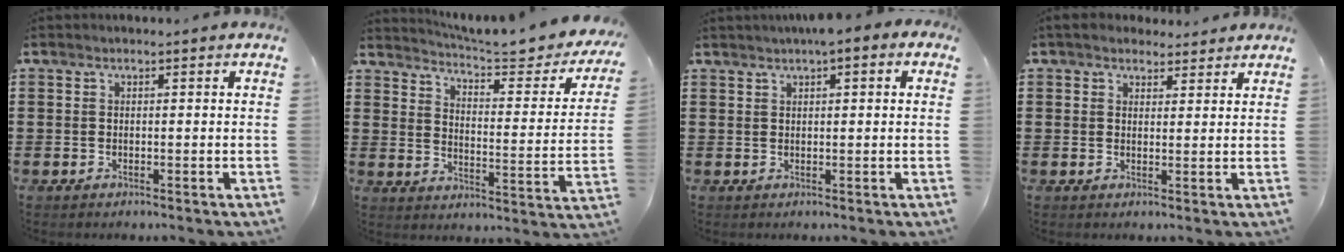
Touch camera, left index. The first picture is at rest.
{"total": 5.0, "force": [4.6, 0.0, 1.9], "torque": [-0.046, -0.042, 0.069]}
{"total": 2.0, "force": [1.2, 0.3, 1.6], "torque": [-0.032, 0.003, 0.021]}
{"total": 3.3, "force": [2.9, 1.5, 0.4], "torque": [-0.011, -0.004, 0.054]}